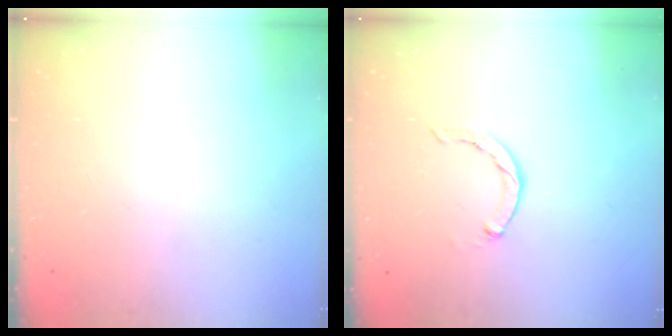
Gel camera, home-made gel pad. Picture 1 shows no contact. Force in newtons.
{"total": 1.1, "press": 1.1, "slide": 0.2}